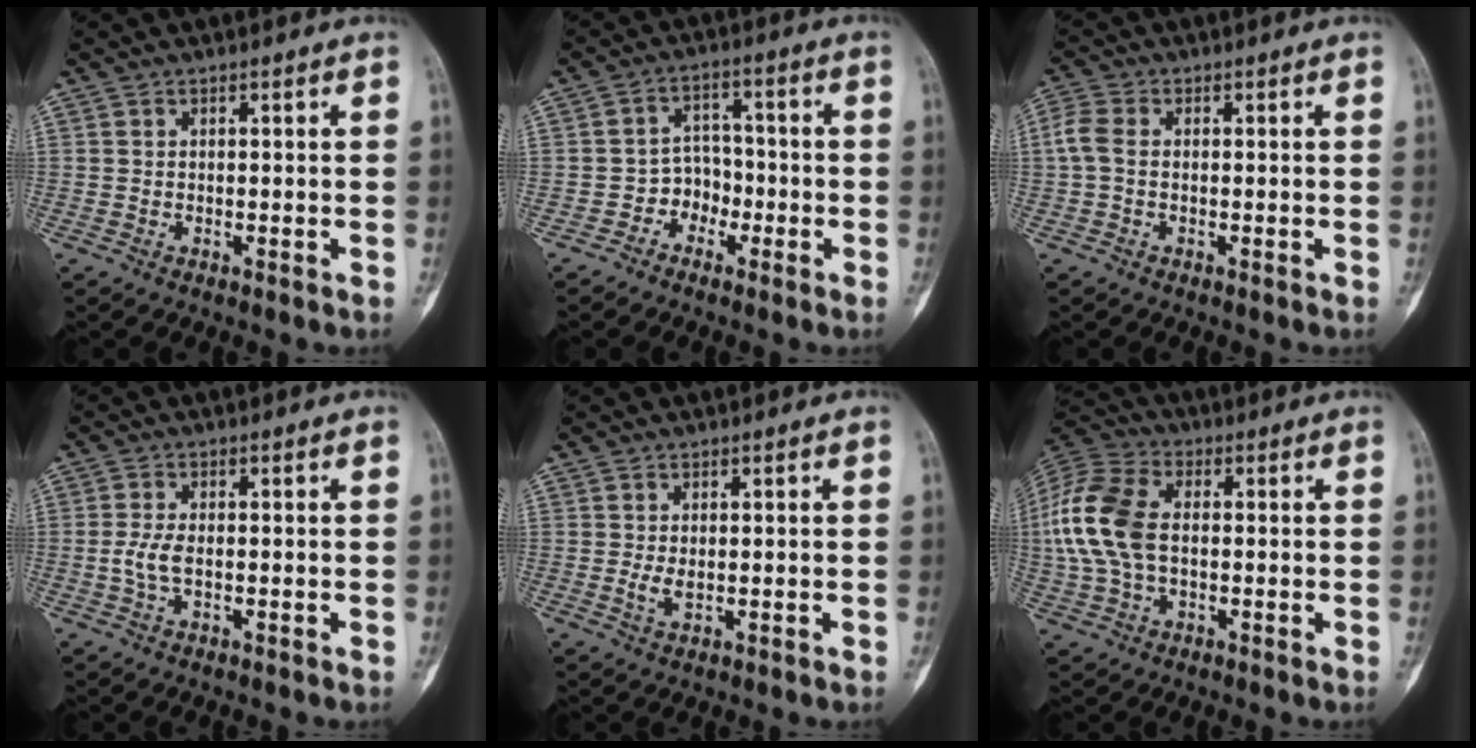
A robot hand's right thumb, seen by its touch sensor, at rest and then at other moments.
{"total": 4.8, "force": [-2.4, 3.9, 1.3], "torque": [0.017, 0.025, -0.052]}
{"total": 4.0, "force": [0.0, 2.6, 3.0], "torque": [-0.079, 0.009, -0.008]}
{"total": 3.3, "force": [-0.4, 1.4, 2.9], "torque": [-0.073, 0.002, -0.010]}
{"total": 2.0, "force": [0.0, 1.0, 1.8], "torque": [-0.040, -0.006, 0.005]}
{"total": 14.7, "force": [0.3, 9.1, 11.5], "torque": [-0.255, 0.025, 0.001]}